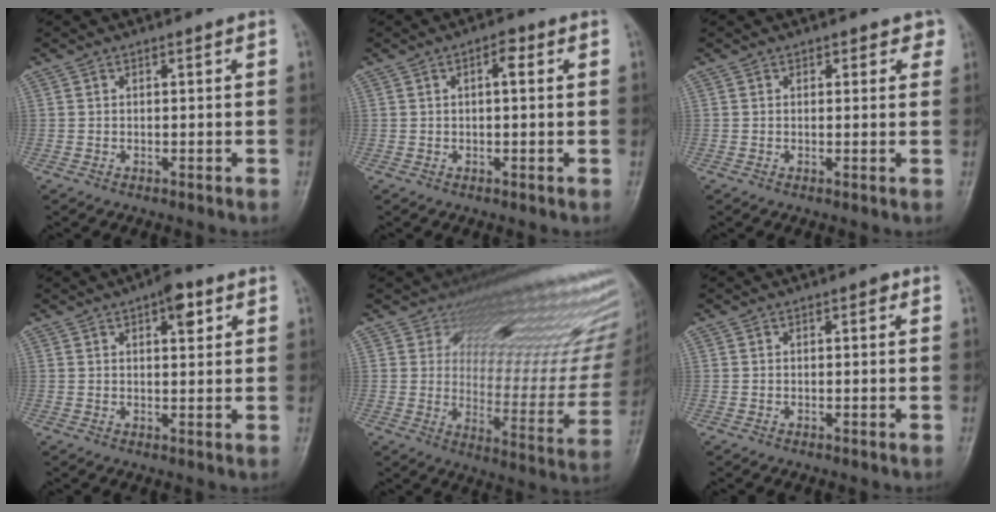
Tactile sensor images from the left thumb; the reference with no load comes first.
{"total": 2.6, "force": [0.7, 1.1, 2.2], "torque": [-0.032, 0.006, 0.006]}
{"total": 2.1, "force": [1.3, 1.5, 0.9], "torque": [0.018, -0.003, 0.010]}
{"total": 4.8, "force": [2.3, 2.1, 3.7], "torque": [-0.036, -0.005, 0.028]}
{"total": 17.3, "force": [13.0, 7.1, 9.1], "torque": [-0.057, -0.099, 0.161]}
{"total": 0.7, "force": [0.2, 0.4, 0.5], "torque": [0.000, 0.002, -0.002]}